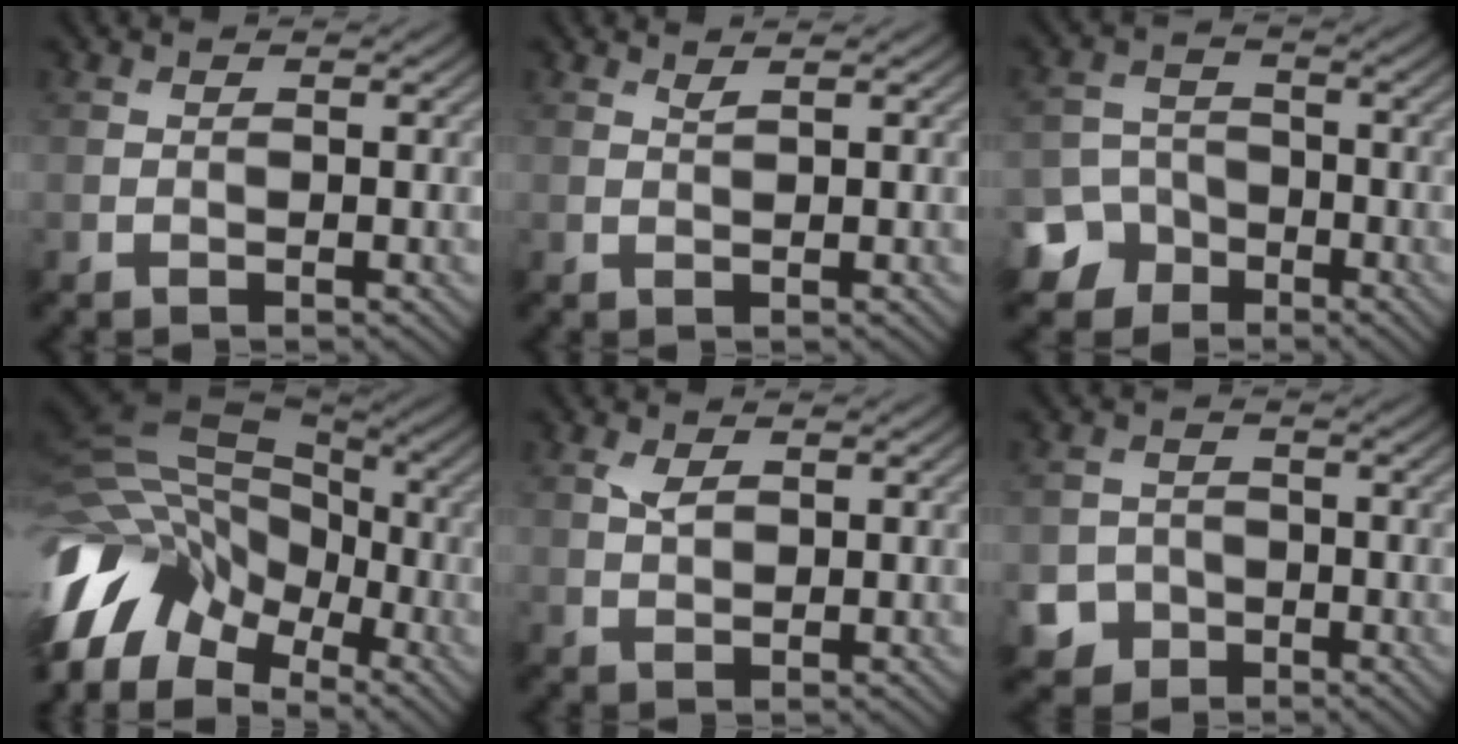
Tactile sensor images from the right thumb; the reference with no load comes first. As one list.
[{"total": 0.7, "force": [0.6, 0.0, 0.3], "torque": [-0.006, 0.001, 0.014]}, {"total": 7.0, "force": [-4.4, 5.3, 1.5], "torque": [-0.026, -0.016, -0.098]}, {"total": 15.6, "force": [-6.4, 10.4, 9.6], "torque": [-0.245, -0.014, -0.113]}, {"total": 1.9, "force": [0.8, 1.0, 1.4], "torque": [-0.035, 0.000, 0.016]}, {"total": 4.3, "force": [-2.3, 3.5, 0.9], "torque": [-0.007, -0.004, -0.052]}]